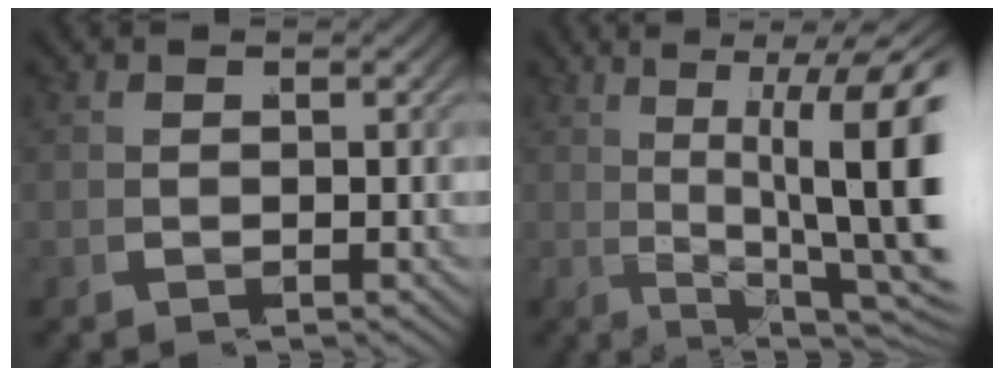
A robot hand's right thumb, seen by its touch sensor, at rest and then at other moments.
{"total": 11.8, "force": [1.5, 4.9, 10.6], "torque": [-0.144, 0.005, 0.020]}